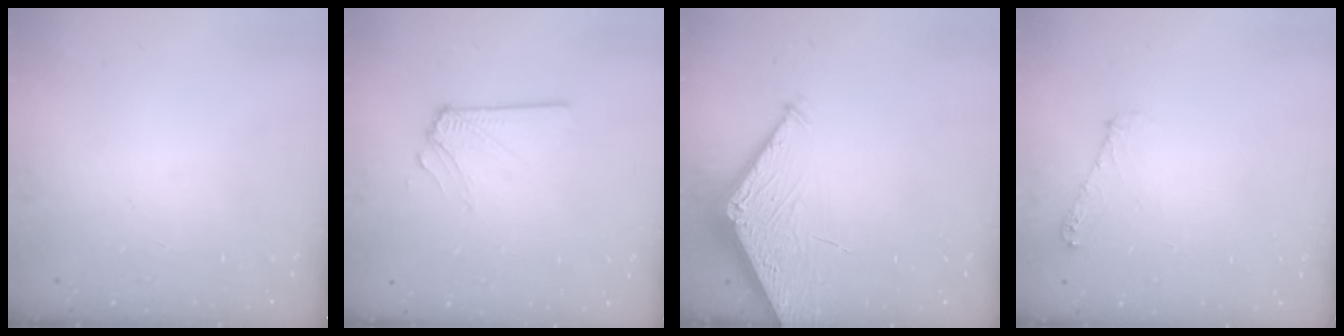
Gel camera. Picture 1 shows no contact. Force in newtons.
{"total": 2.9, "press": 2.8, "slide": 0.5}
{"total": 4.2, "press": 4.2, "slide": 0.5}
{"total": 5.7, "press": 5.7, "slide": 0.5}